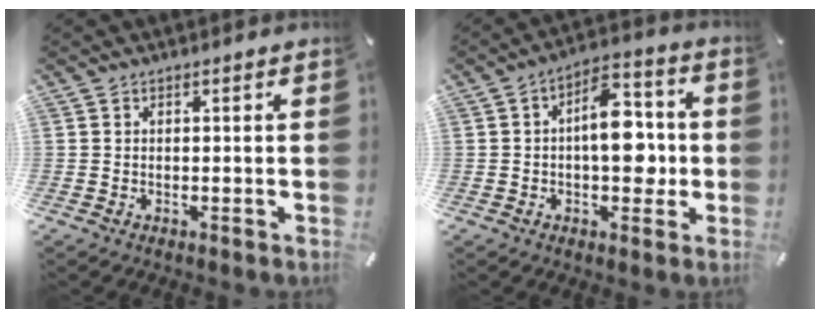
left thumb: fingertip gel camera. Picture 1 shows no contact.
{"total": 12.2, "force": [-0.7, 7.2, 9.8], "torque": [-0.110, 0.003, -0.011]}